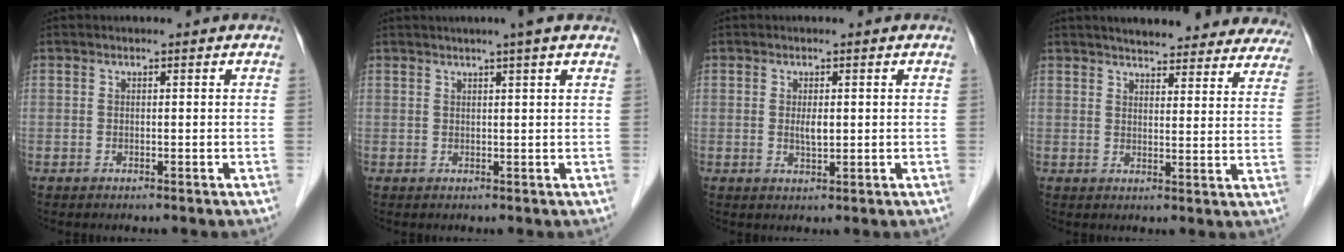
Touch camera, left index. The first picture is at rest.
{"total": 3.8, "force": [2.8, -0.5, 2.5], "torque": [-0.036, 0.015, 0.040]}
{"total": 2.1, "force": [0.2, 0.6, 2.0], "torque": [-0.038, -0.003, 0.007]}
{"total": 22.5, "force": [20.3, 5.1, 8.3], "torque": [-0.099, -0.019, 0.229]}